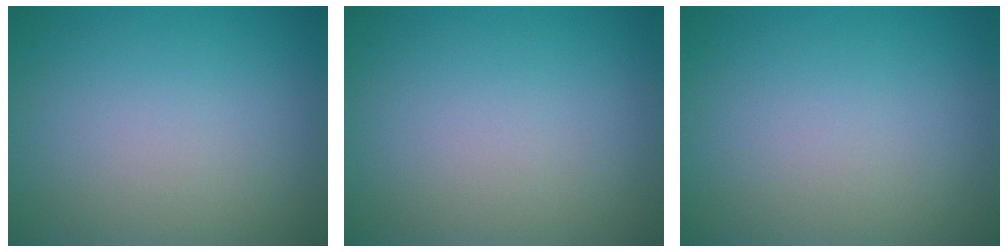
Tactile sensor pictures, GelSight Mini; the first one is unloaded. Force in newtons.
{"total": 0.0}
{"total": 0.0}